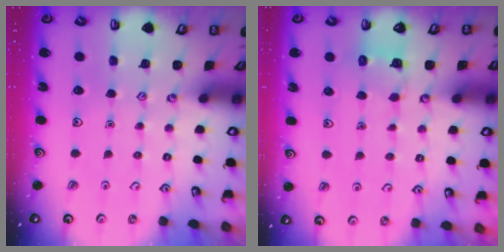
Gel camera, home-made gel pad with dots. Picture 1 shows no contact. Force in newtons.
{"total": 4.5, "press": 4.5, "slide": 0.4}